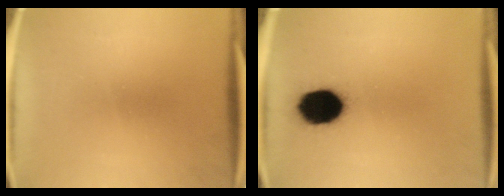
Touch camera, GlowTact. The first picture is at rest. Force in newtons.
{"total": 12.3}